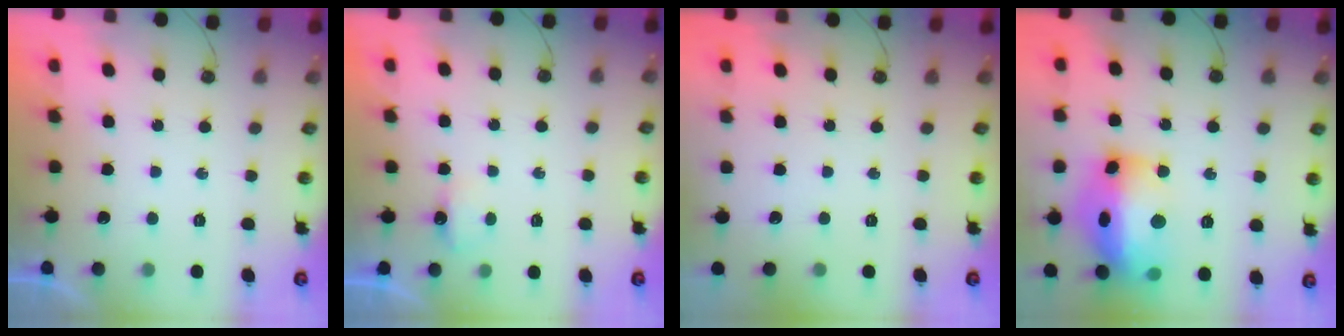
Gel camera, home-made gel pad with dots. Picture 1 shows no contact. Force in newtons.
{"total": 3.5, "press": 3.5, "slide": 0.6}
{"total": 0.0}
{"total": 21.9, "press": 21.8, "slide": 2.0}